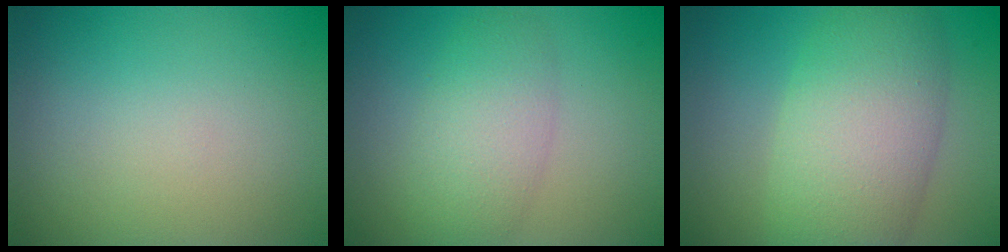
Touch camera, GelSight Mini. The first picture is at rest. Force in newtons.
{"total": 4.3, "press": 4.3, "slide": 0.3}
{"total": 8.6, "press": 8.6, "slide": 0.6}